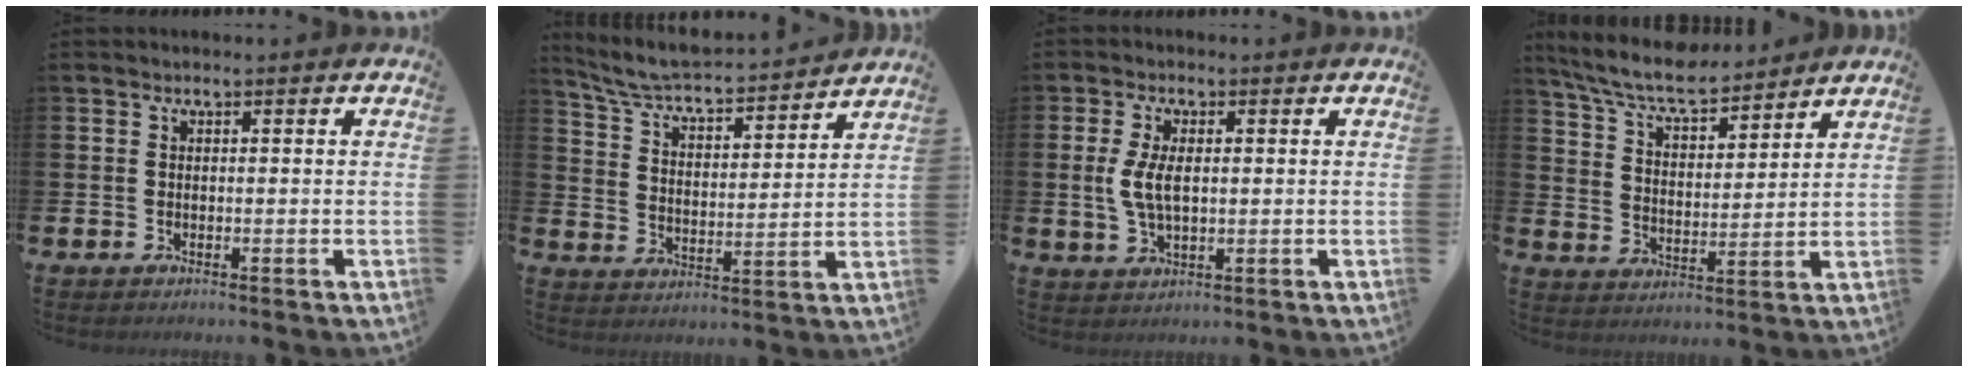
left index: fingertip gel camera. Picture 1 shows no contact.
{"total": 5.9, "force": [5.6, 0.6, 1.8], "torque": [-0.062, -0.050, 0.089]}
{"total": 4.8, "force": [0.8, 2.3, 4.1], "torque": [-0.084, 0.003, 0.008]}
{"total": 7.7, "force": [7.1, 1.3, 2.8], "torque": [-0.088, -0.037, 0.126]}